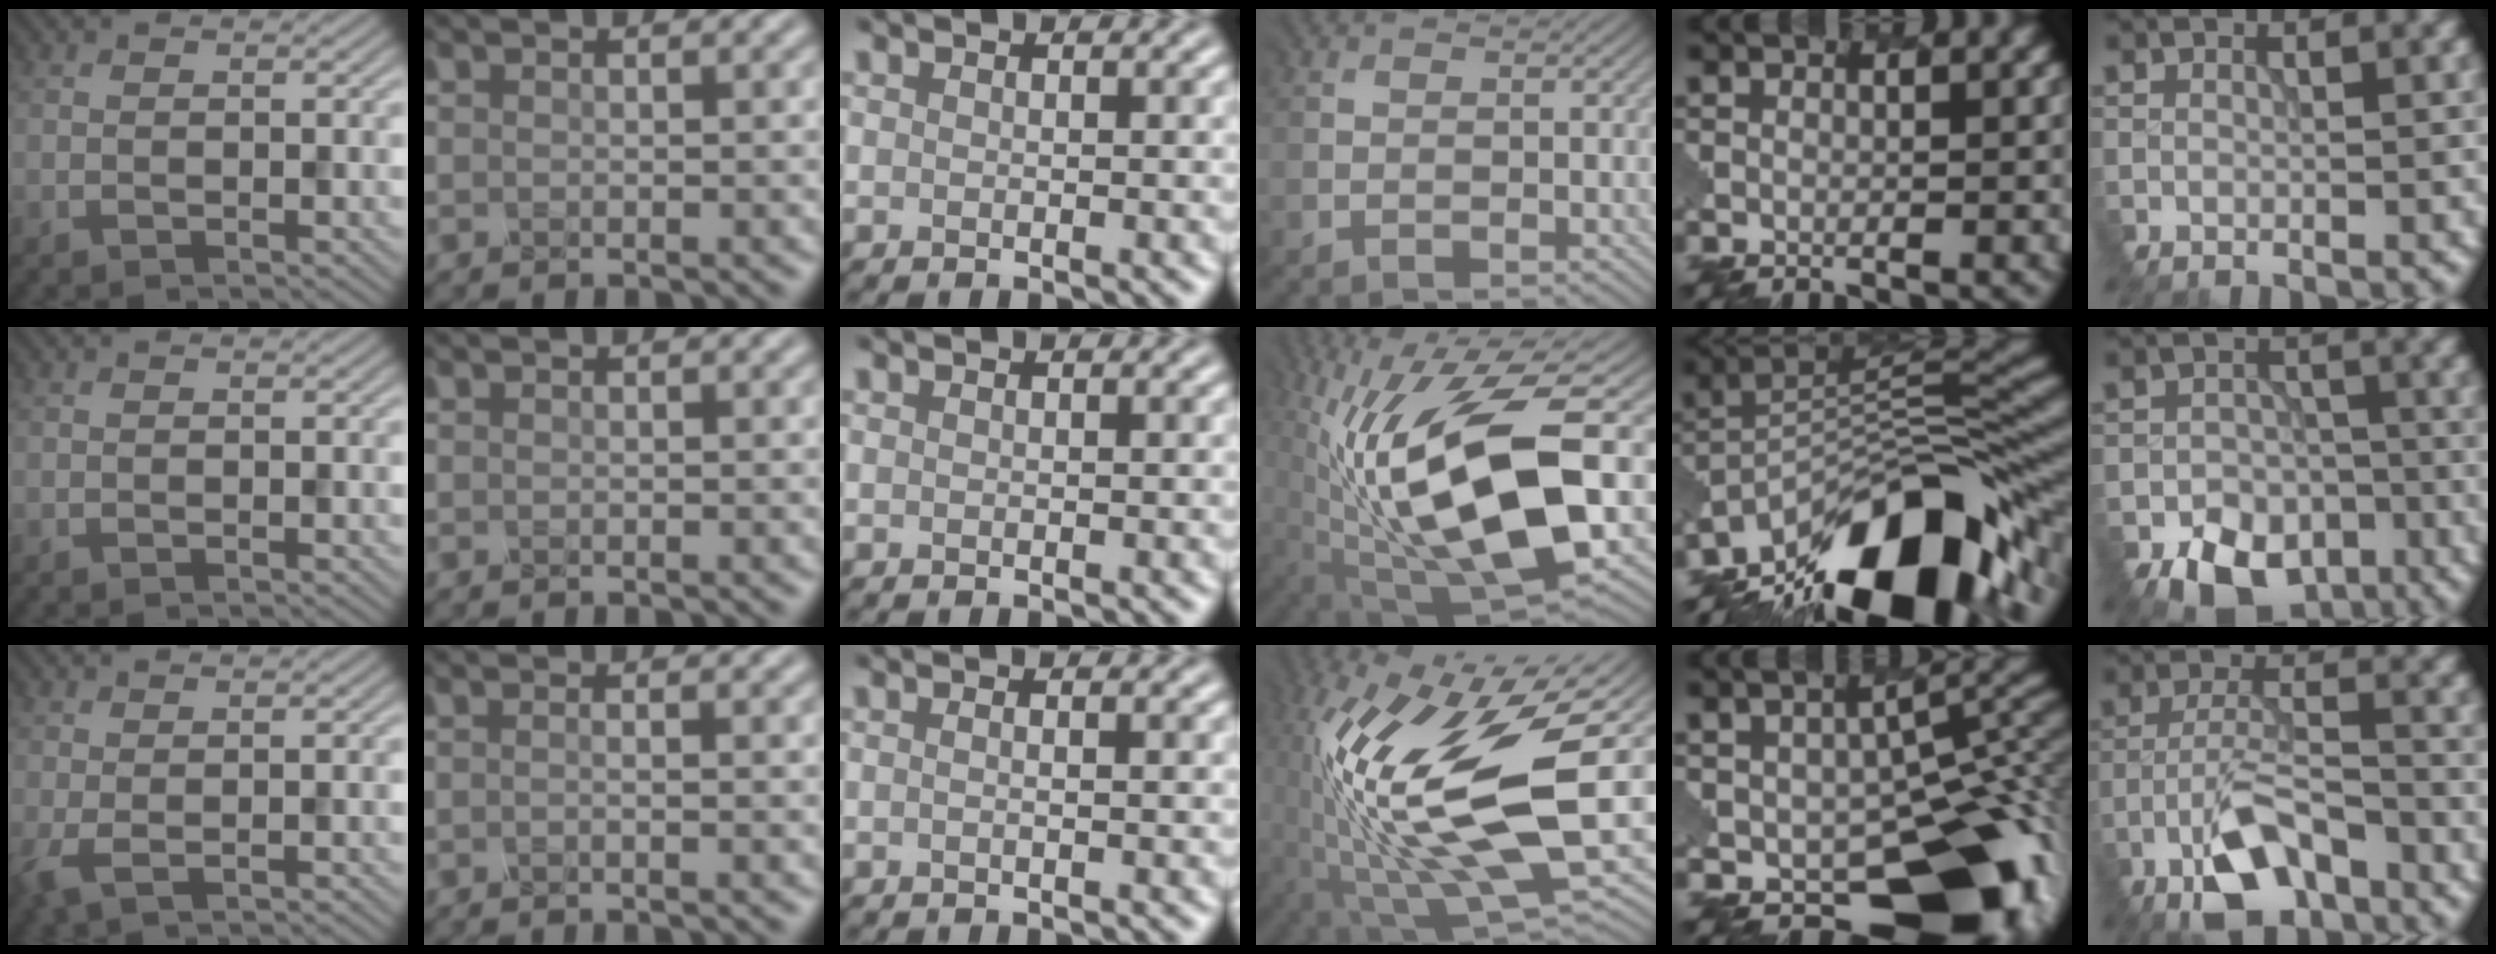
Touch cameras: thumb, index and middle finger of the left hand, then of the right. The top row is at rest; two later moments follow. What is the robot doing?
{"motion": "disassemble", "object": "battery cover"}